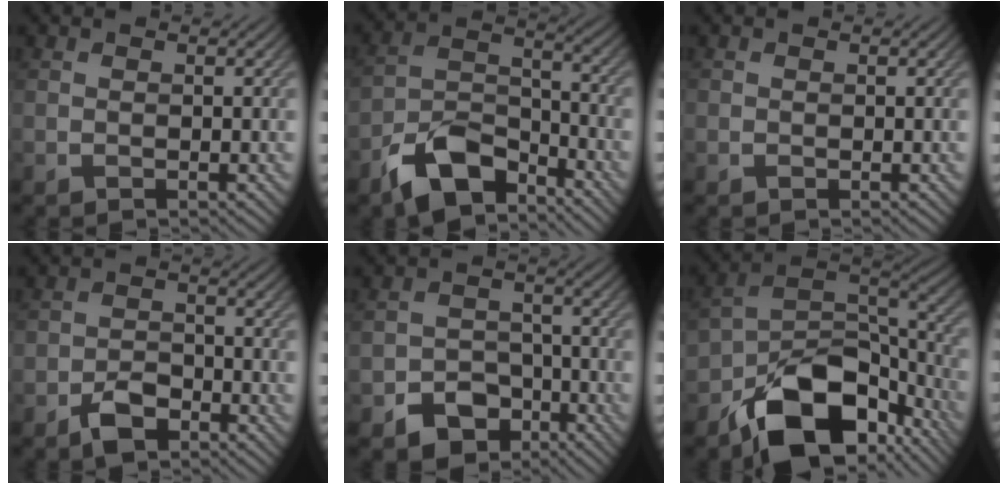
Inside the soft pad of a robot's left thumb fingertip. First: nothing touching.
{"total": 10.0, "force": [-7.1, 4.7, 5.3], "torque": [-0.098, -0.002, -0.147]}
{"total": 0.6, "force": [-0.3, 0.5, 0.1], "torque": [0.001, -0.004, -0.007]}
{"total": 4.0, "force": [-2.7, 2.3, 2.0], "torque": [-0.033, -0.002, -0.056]}
{"total": 5.8, "force": [-3.5, 4.0, 2.2], "torque": [-0.035, -0.004, -0.067]}
{"total": 16.1, "force": [-9.4, 9.0, 9.5], "torque": [-0.166, -0.029, -0.160]}